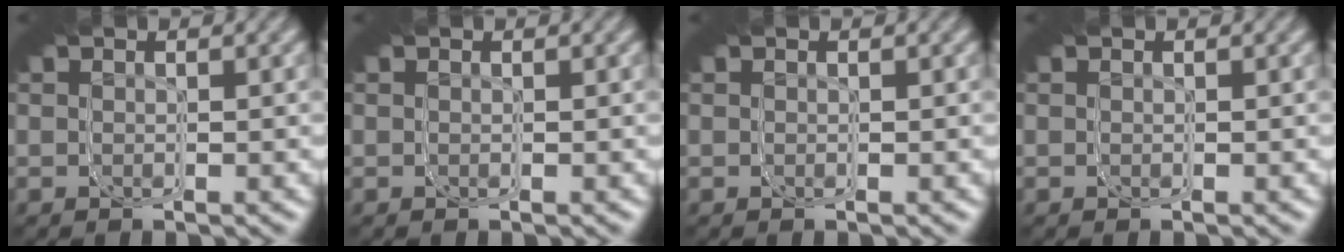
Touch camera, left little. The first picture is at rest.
{"total": 0.0}
{"total": 0.0}
{"total": 0.0}